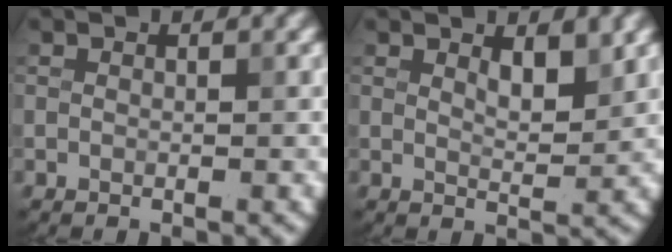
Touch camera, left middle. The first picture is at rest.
{"total": 2.2, "force": [1.4, 0.6, 1.6], "torque": [-0.024, -0.006, 0.026]}